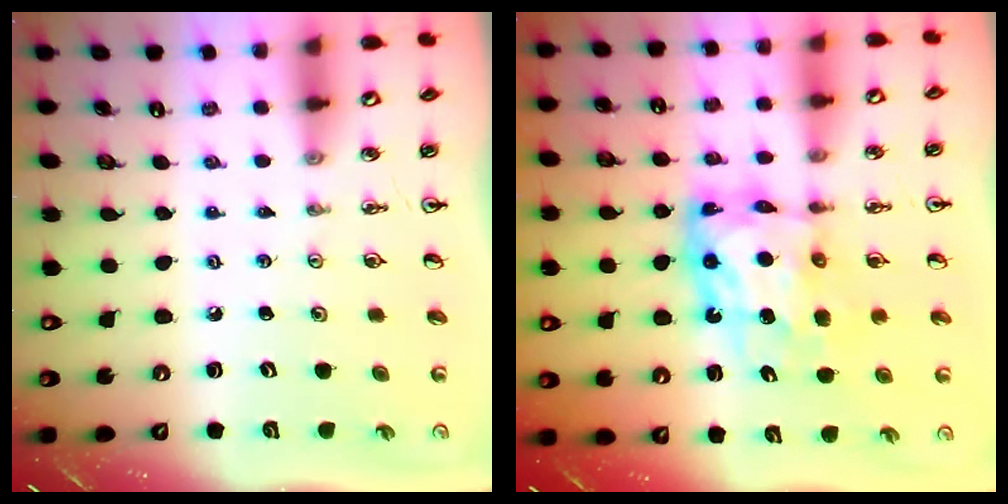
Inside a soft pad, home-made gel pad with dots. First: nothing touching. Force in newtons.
{"total": 12.2, "press": 12.1, "slide": 1.2}